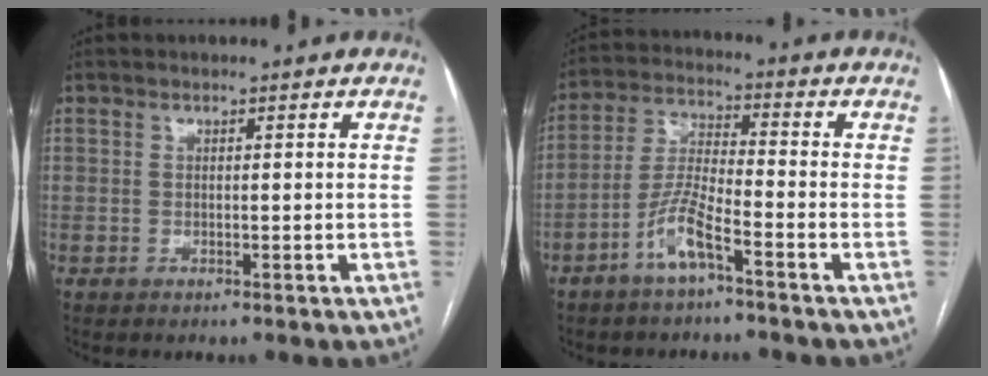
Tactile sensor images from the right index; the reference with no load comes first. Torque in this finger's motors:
{"motor_torque": [0.86, -0.16, 0.18, 0.08]}